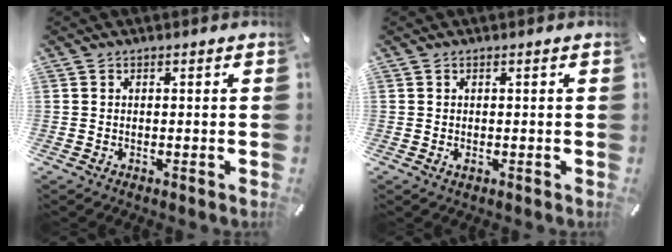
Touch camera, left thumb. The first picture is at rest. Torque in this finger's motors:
{"motor_torque": [0.23, 0.37, -0.08, 0.01, 0.00]}